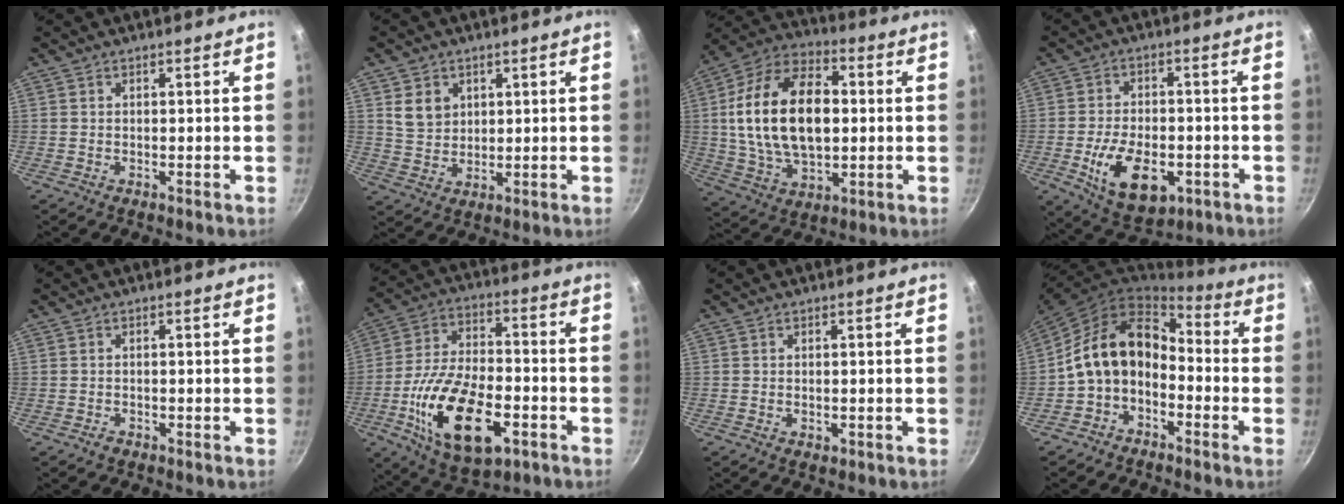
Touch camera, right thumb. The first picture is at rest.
{"total": 5.8, "force": [2.1, 4.8, 2.6], "torque": [-0.028, -0.006, 0.045]}
{"total": 22.5, "force": [1.6, 13.6, 17.8], "torque": [-0.302, 0.018, 0.023]}
{"total": 13.8, "force": [-4.4, 8.1, 10.3], "torque": [-0.156, 0.007, -0.059]}
{"total": 1.0, "force": [-0.8, 0.6, 0.4], "torque": [-0.013, 0.008, -0.013]}
{"total": 22.0, "force": [-7.6, 11.2, 17.3], "torque": [-0.310, 0.026, -0.132]}
{"total": 1.1, "force": [-0.4, 0.7, 0.8], "torque": [-0.011, 0.001, -0.006]}
{"total": 13.3, "force": [-3.3, 9.5, 8.6], "torque": [-0.134, 0.068, -0.076]}